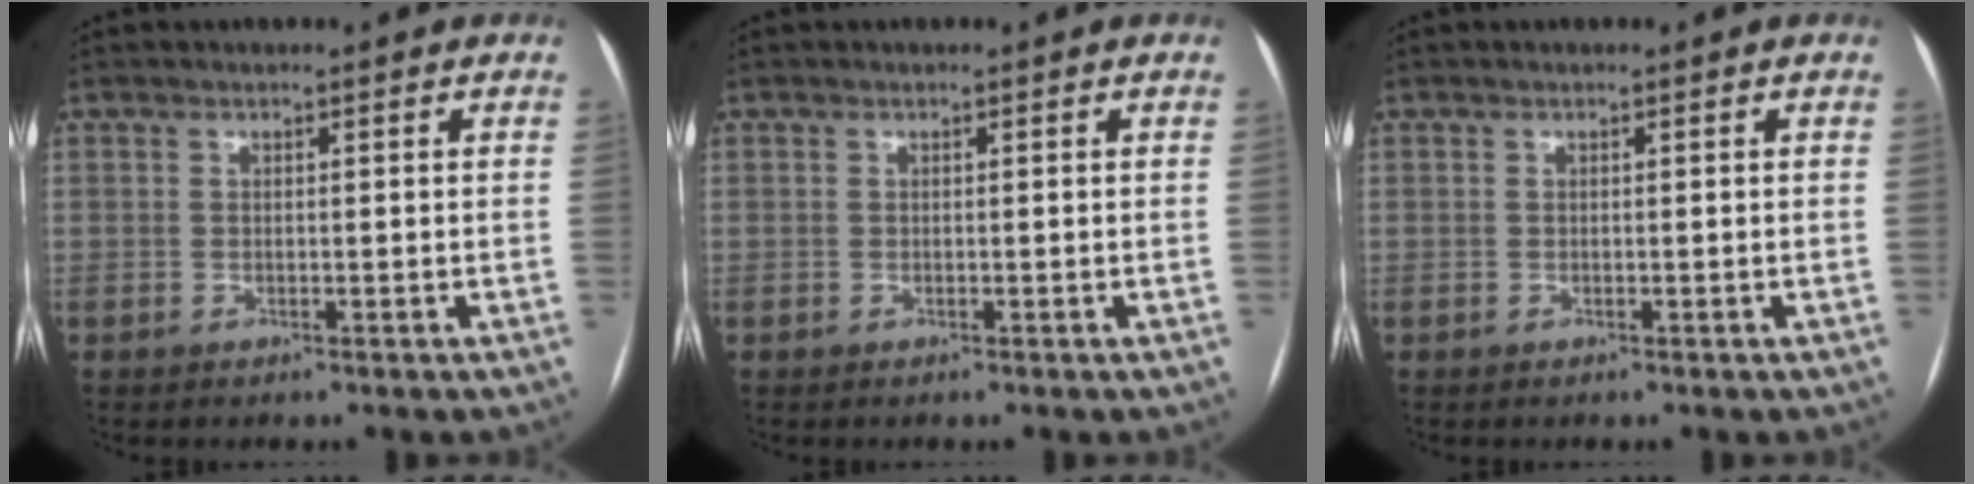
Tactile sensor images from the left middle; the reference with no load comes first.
{"total": 0.0}
{"total": 0.0}